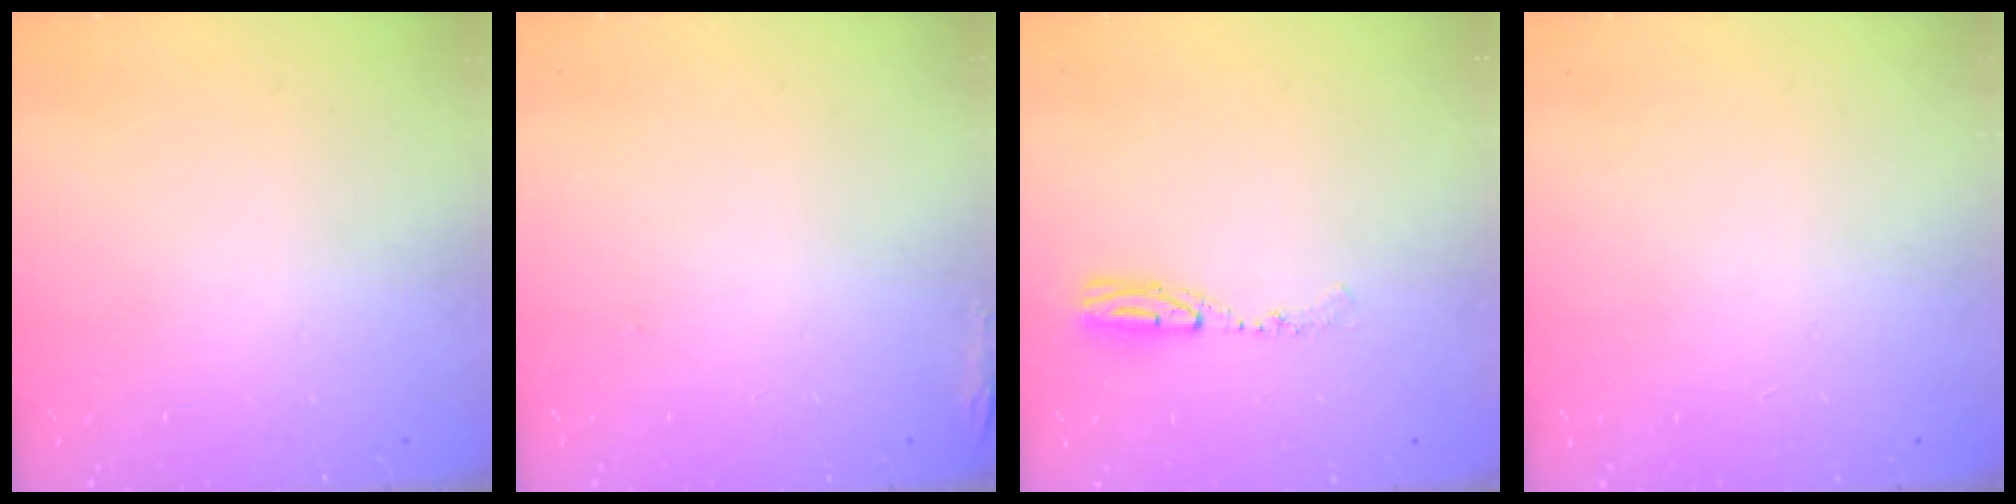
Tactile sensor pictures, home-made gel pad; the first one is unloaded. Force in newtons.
{"total": 6.3, "press": 5.9, "slide": 2.1}
{"total": 6.3, "press": 6.0, "slide": 1.7}
{"total": 0.0}